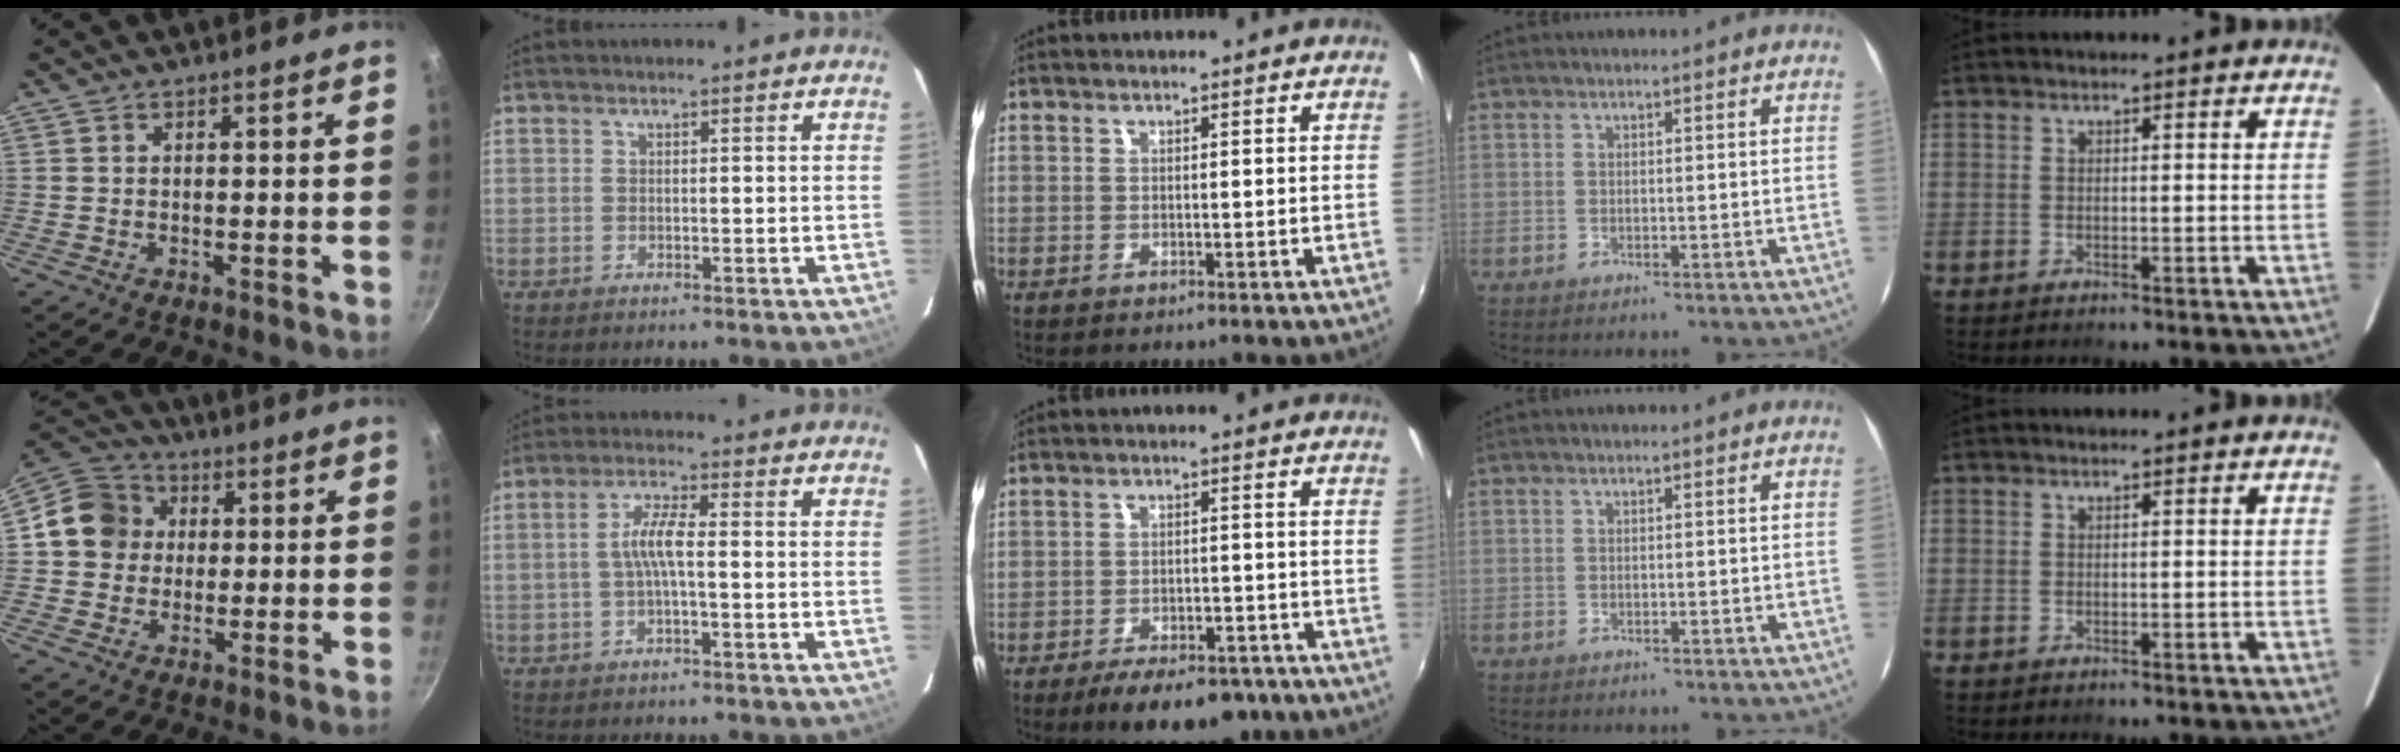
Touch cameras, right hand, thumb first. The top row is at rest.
{"thumb": {"total": 10.6, "force": [1.2, 9.7, 4.1], "torque": [-0.038, 0.020, 0.003]}, "index": {"total": 4.5, "force": [-0.7, 0.6, 4.5], "torque": [-0.091, 0.009, -0.012]}, "middle": {"total": 11.7, "force": [-8.6, 4.8, 6.3], "torque": [-0.125, -0.010, -0.119]}}